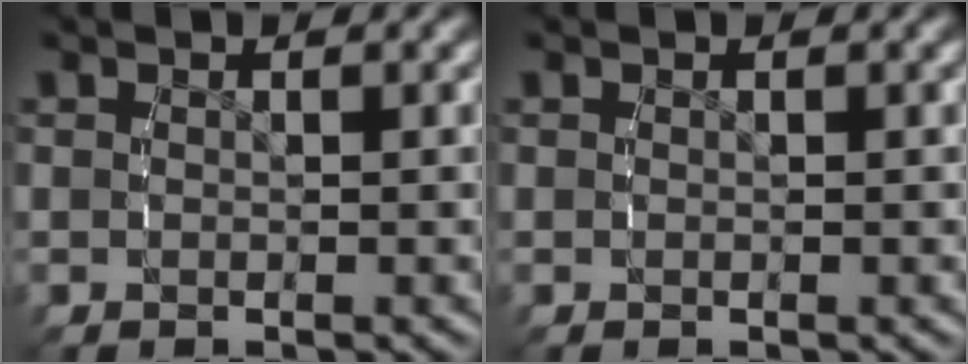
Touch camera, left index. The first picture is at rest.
{"total": 0.0}